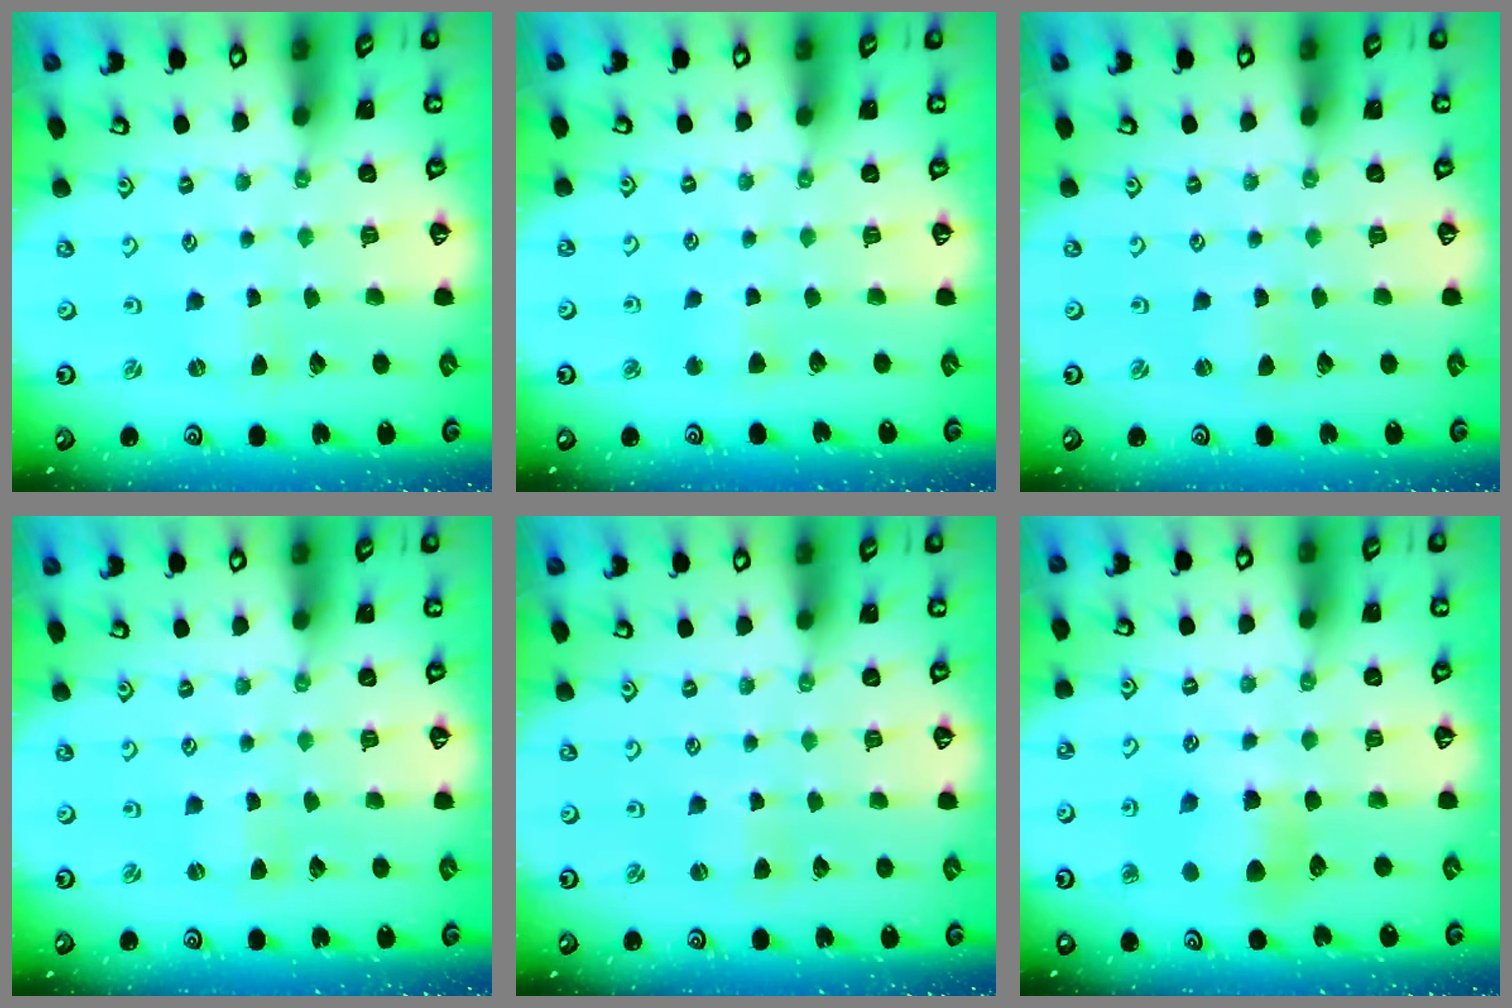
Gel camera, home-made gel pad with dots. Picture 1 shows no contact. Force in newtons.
{"total": 2.6, "press": 2.6, "slide": 0.5}
{"total": 0.9, "press": 0.8, "slide": 0.1}
{"total": 1.5, "press": 1.4, "slide": 0.2}
{"total": 1.8, "press": 1.8, "slide": 0.3}
{"total": 6.9, "press": 6.9, "slide": 0.4}